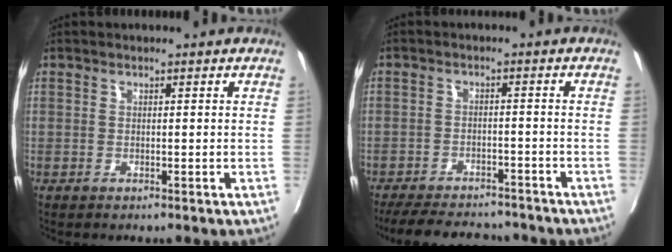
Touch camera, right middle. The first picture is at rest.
{"total": 14.7, "force": [-12.6, 4.8, 5.9], "torque": [-0.134, -0.004, -0.177]}